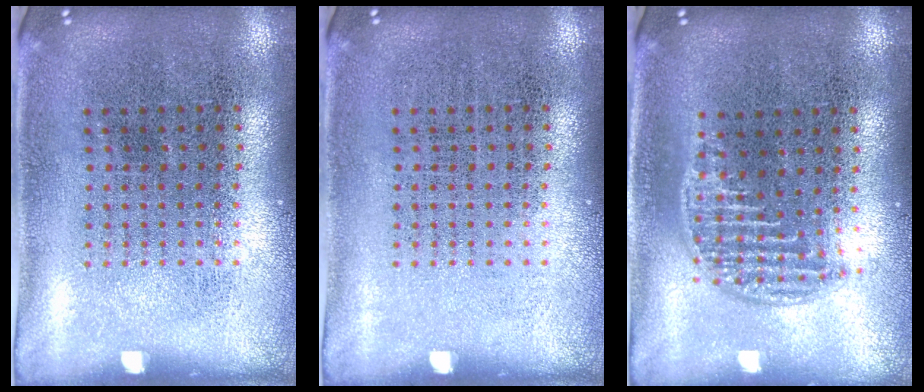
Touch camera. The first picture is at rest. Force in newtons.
{"total": 0.0}
{"total": 1.2, "press": 1.1, "slide": 0.6}